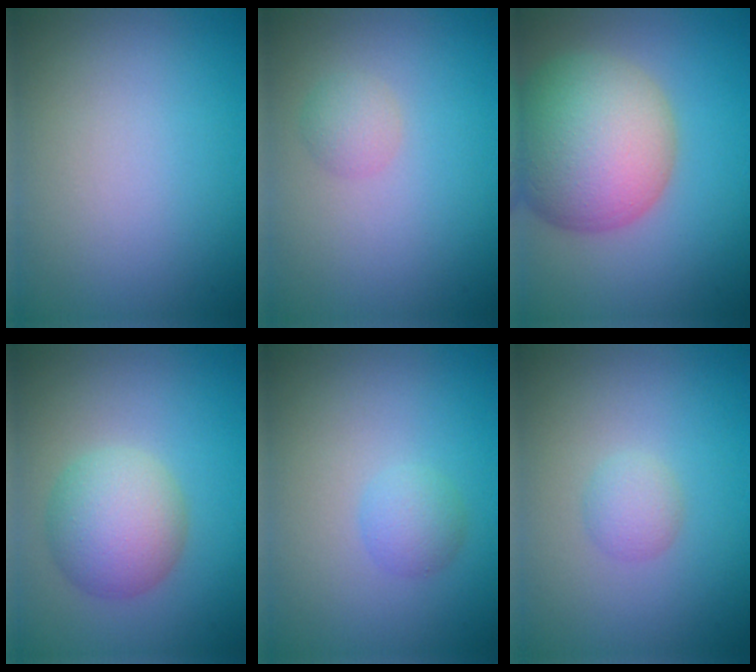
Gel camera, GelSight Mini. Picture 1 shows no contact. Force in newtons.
{"total": 1.5, "press": 1.5, "slide": 0.1}
{"total": 11.1, "press": 11.0, "slide": 0.7}
{"total": 5.1, "press": 5.1, "slide": 0.1}
{"total": 1.7, "press": 1.7, "slide": 0.0}
{"total": 1.5, "press": 1.5, "slide": 0.1}